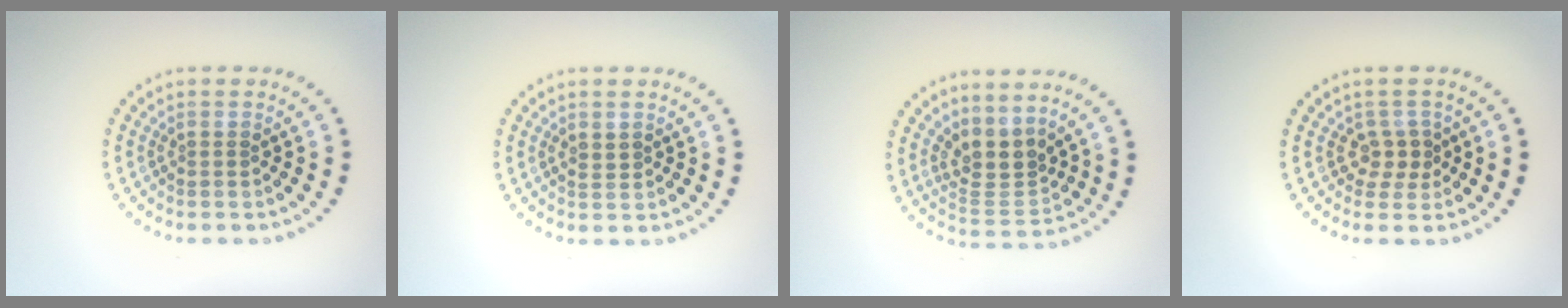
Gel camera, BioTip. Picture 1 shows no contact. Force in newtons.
{"total": 0.7, "press": 0.6, "slide": 0.3}
{"total": 3.5, "press": 2.7, "slide": 2.2}
{"total": 1.9, "press": 1.6, "slide": 1.0}